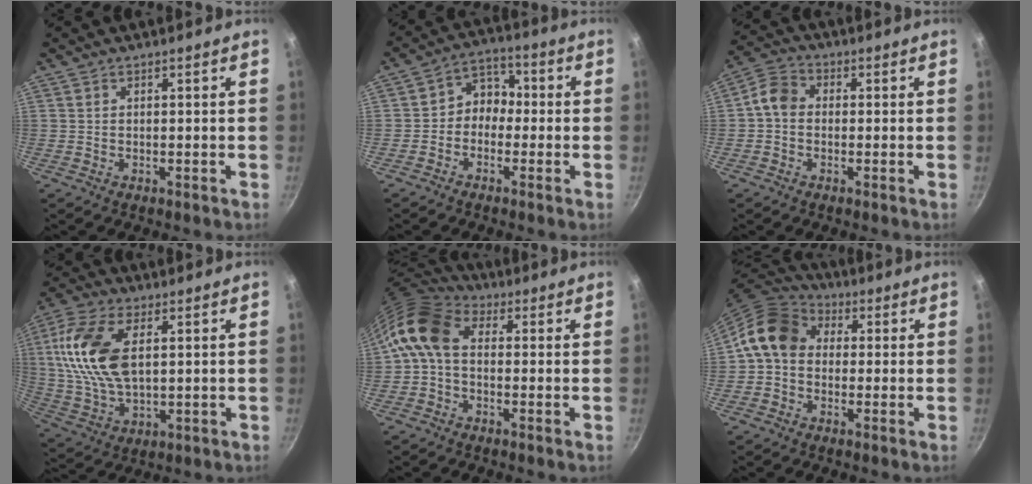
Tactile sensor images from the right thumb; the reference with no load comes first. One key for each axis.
{"total": 6.1, "fx": -1.3, "fy": 5.0, "fz": 3.2, "tx": -0.016, "ty": 0.032, "tz": -0.039}
{"total": 5.4, "fx": -0.5, "fy": 4.3, "fz": 3.2, "tx": -0.052, "ty": 0.019, "tz": -0.029}
{"total": 16.4, "fx": 3.5, "fy": 8.9, "fz": 13.3, "tx": -0.260, "ty": -0.002, "tz": 0.065}
{"total": 9.7, "fx": 0.2, "fy": 6.7, "fz": 7.1, "tx": -0.134, "ty": 0.029, "tz": -0.018}
{"total": 10.9, "fx": 0.8, "fy": 8.9, "fz": 6.3, "tx": -0.088, "ty": 0.025, "tz": -0.010}